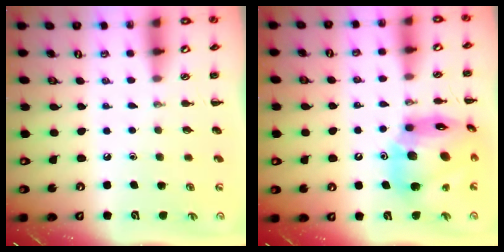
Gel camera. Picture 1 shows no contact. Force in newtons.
{"total": 19.3, "press": 18.8, "slide": 4.3}